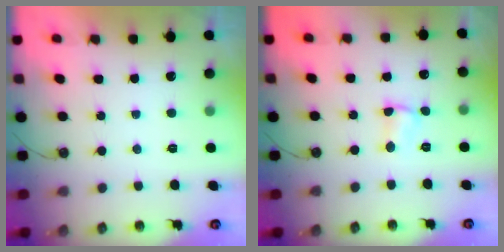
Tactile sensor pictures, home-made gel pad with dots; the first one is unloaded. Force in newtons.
{"total": 2.9, "press": 2.9, "slide": 0.4}